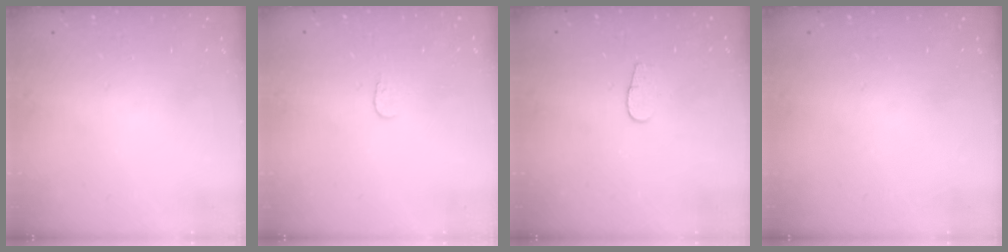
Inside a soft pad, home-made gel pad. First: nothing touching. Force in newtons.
{"total": 3.6, "press": 3.6, "slide": 0.3}
{"total": 4.4, "press": 4.4, "slide": 0.3}
{"total": 0.0}